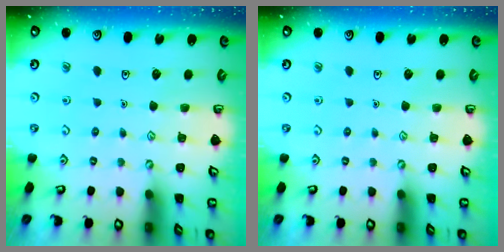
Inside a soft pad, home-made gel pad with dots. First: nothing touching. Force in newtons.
{"total": 0.0}